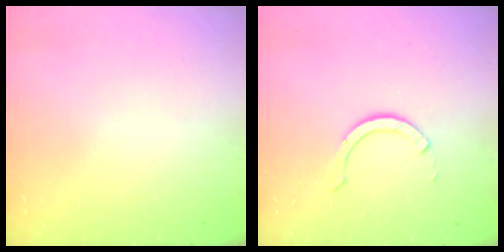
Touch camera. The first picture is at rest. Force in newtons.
{"total": 7.0, "press": 6.9, "slide": 0.8}